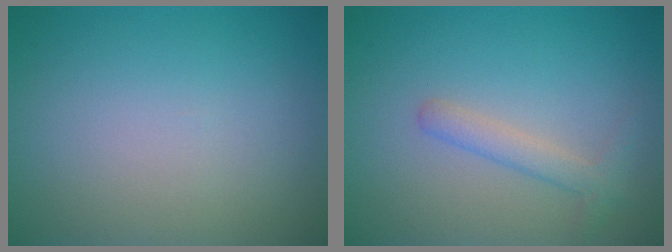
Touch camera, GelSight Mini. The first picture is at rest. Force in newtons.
{"total": 2.0, "press": 2.0, "slide": 0.0}